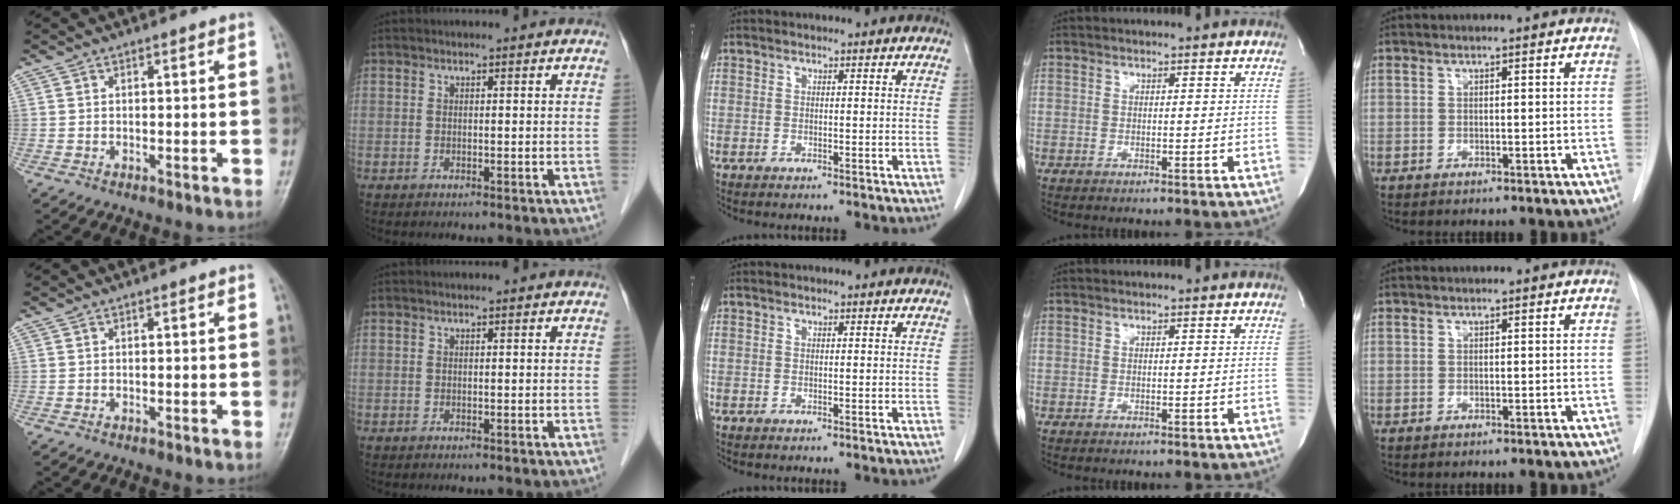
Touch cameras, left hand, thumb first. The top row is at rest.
{}